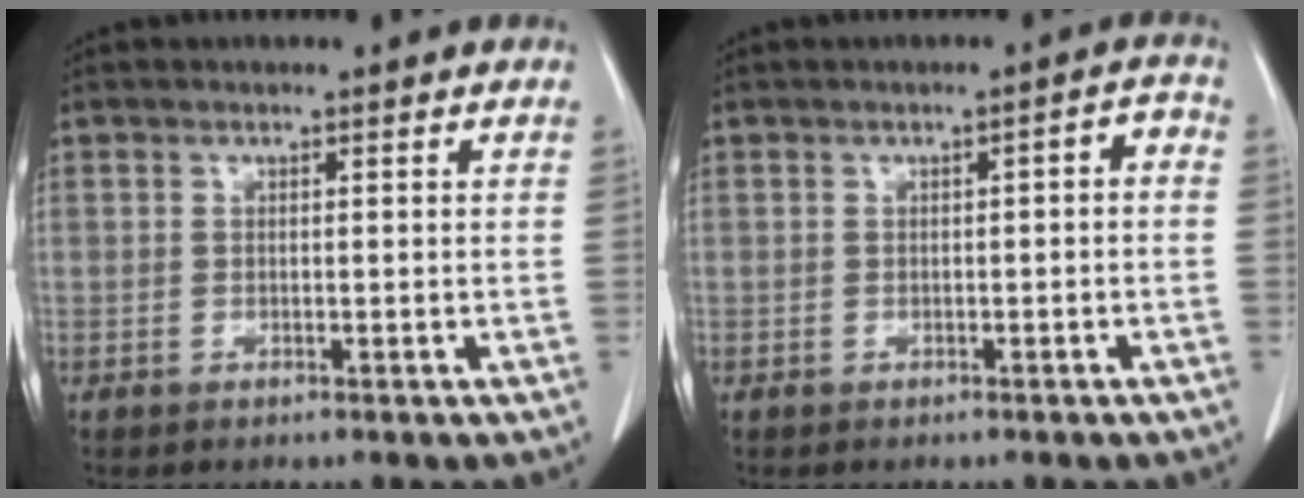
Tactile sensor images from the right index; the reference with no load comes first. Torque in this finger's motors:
{"motor_torque": [0.24, -0.19, 0.11, 0.03]}